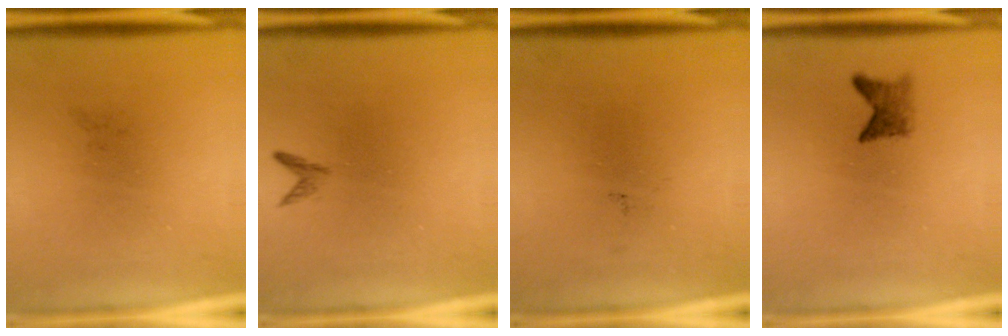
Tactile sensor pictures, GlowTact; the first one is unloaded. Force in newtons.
{"total": 0.8}
{"total": 0.0}
{"total": 2.0}